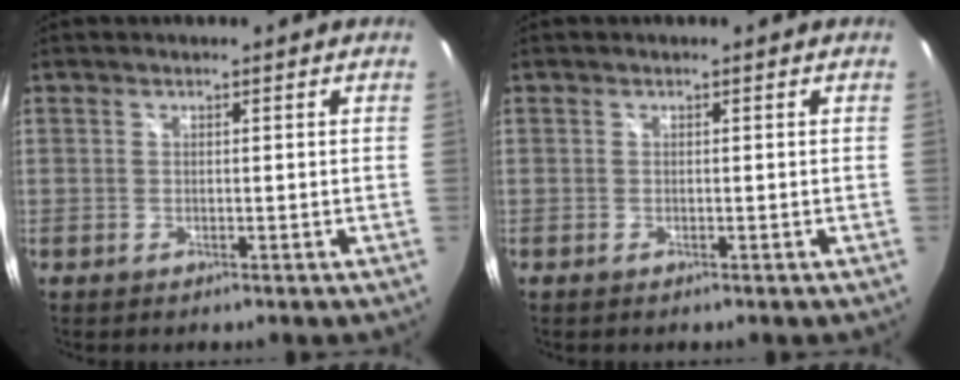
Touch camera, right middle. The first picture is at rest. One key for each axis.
{"total": 0.0}